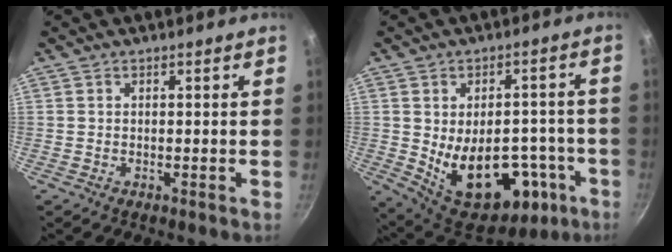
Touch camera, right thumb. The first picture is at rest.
{"total": 20.9, "force": [-6.0, 13.1, 15.1], "torque": [-0.183, 0.013, -0.056]}